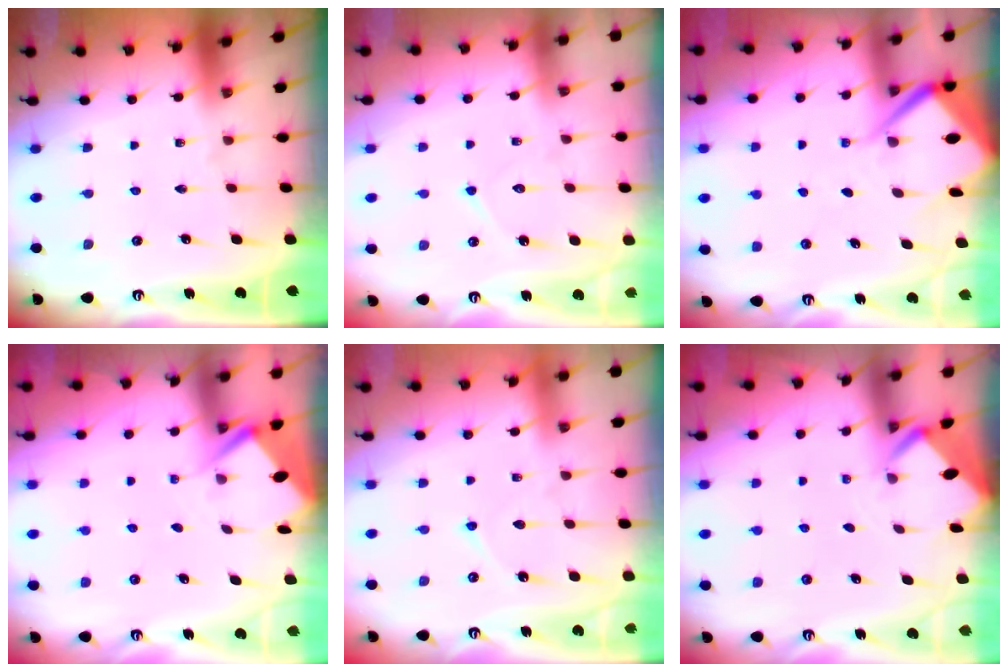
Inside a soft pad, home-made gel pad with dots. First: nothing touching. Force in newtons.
{"total": 6.6, "press": 6.6, "slide": 0.6}
{"total": 6.6, "press": 6.6, "slide": 0.6}
{"total": 2.9, "press": 2.9, "slide": 0.3}
{"total": 5.1, "press": 5.1, "slide": 0.6}
{"total": 2.2, "press": 2.2, "slide": 0.2}